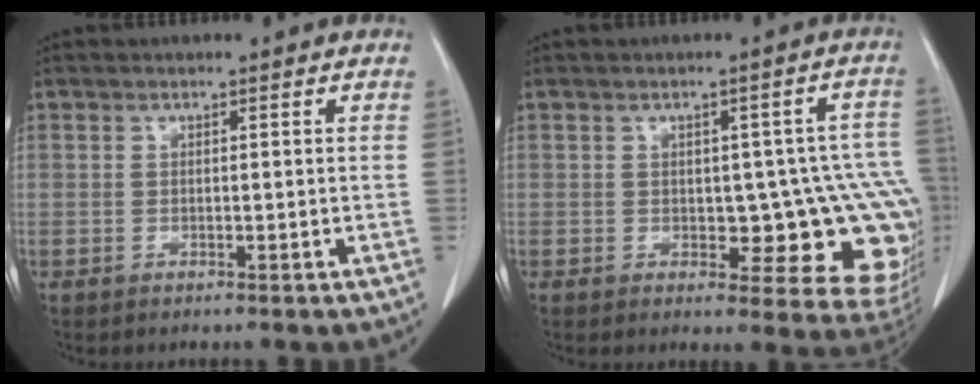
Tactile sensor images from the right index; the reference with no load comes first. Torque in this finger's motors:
{"motor_torque": [0.26, 0.09, 0.18, 0.04]}